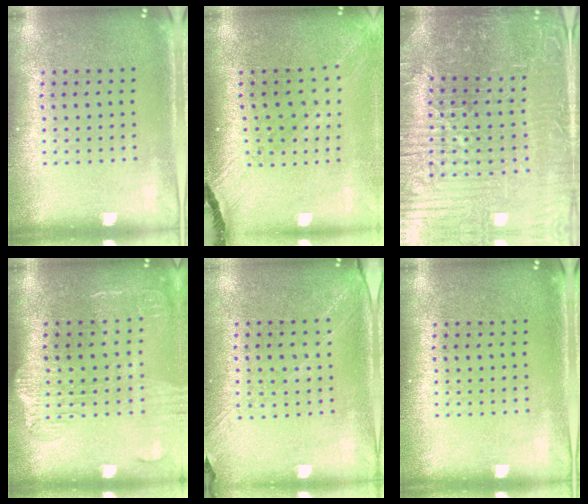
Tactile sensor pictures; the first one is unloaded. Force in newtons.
{"total": 1.5, "press": 1.4, "slide": 0.3}
{"total": 5.1, "press": 5.0, "slide": 1.3}
{"total": 1.9, "press": 1.6, "slide": 1.1}
{"total": 1.3, "press": 1.2, "slide": 0.5}
{"total": 0.0}